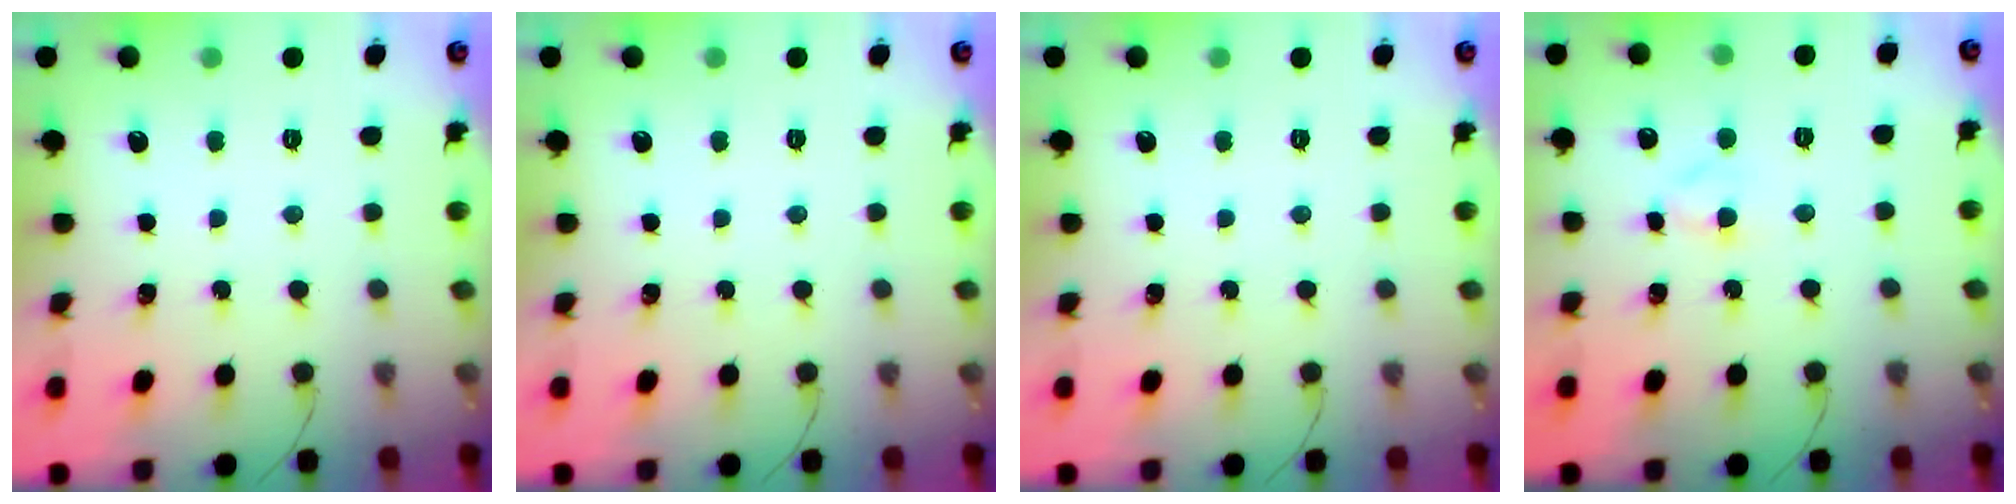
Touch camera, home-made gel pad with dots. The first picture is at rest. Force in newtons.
{"total": 0.0}
{"total": 0.0}
{"total": 2.6, "press": 2.5, "slide": 0.9}